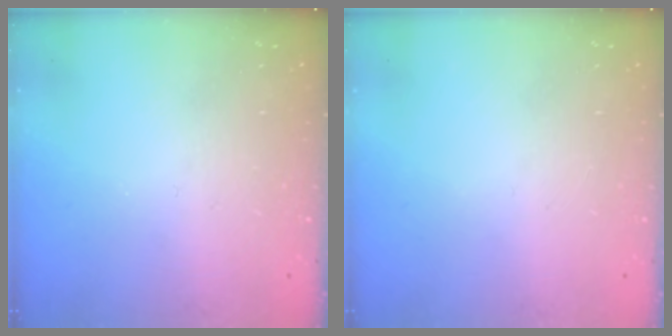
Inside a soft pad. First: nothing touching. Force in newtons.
{"total": 0.0}